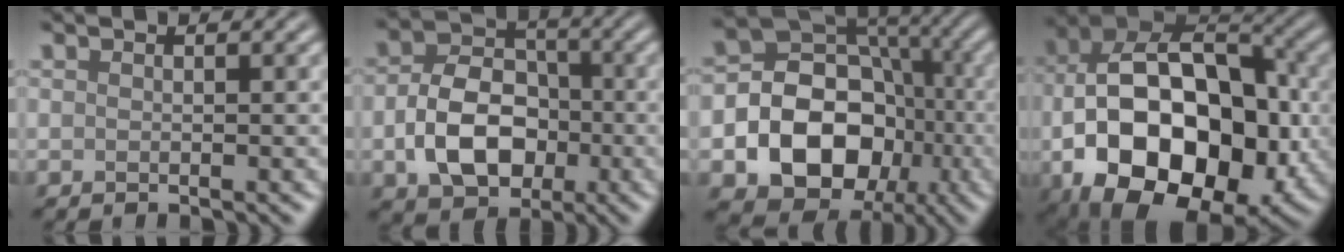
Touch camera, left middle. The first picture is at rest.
{"total": 7.4, "force": [-1.8, 5.3, 4.8], "torque": [-0.090, 0.000, -0.033]}
{"total": 13.5, "force": [-3.3, 10.8, 7.4], "torque": [-0.092, -0.010, -0.075]}
{"total": 17.8, "force": [-3.9, 11.2, 13.2], "torque": [-0.213, -0.012, -0.055]}